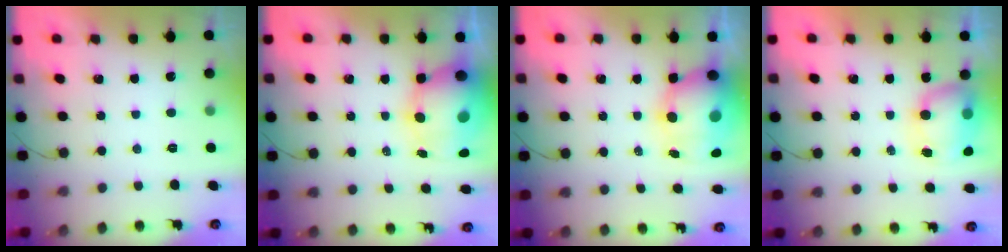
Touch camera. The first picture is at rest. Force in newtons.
{"total": 11.5, "press": 11.1, "slide": 3.0}
{"total": 11.8, "press": 11.4, "slide": 2.7}
{"total": 8.8, "press": 8.6, "slide": 1.9}